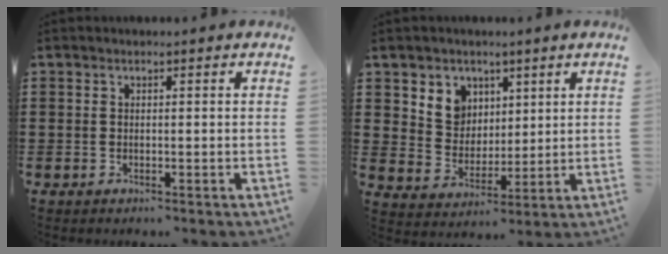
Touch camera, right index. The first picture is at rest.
{"total": 5.9, "force": [3.1, 4.9, 0.5], "torque": [-0.035, 0.000, 0.057]}